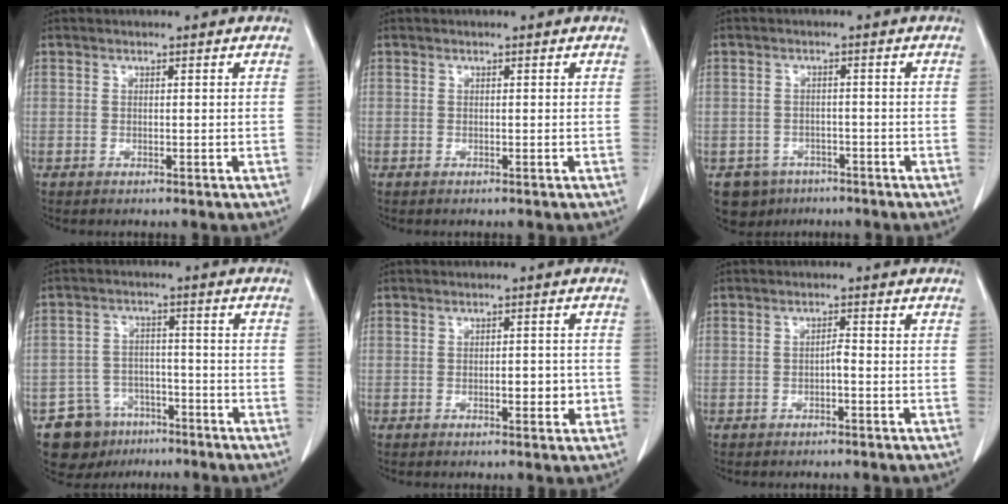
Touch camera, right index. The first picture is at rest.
{"total": 0.0}
{"total": 4.8, "force": [-3.0, 3.7, 0.3], "torque": [0.002, 0.008, -0.040]}
{"total": 8.0, "force": [-5.4, 5.8, 0.8], "torque": [-0.009, 0.022, -0.080]}
{"total": 3.3, "force": [-0.8, 1.3, 3.0], "torque": [-0.041, 0.002, -0.007]}
{"total": 1.2, "force": [-0.5, 0.2, 1.1], "torque": [-0.017, 0.003, -0.010]}